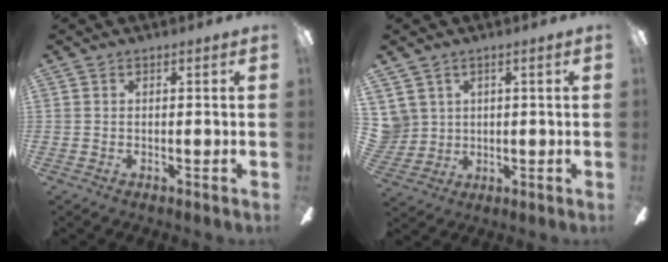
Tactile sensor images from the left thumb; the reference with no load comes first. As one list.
[{"total": 5.2, "force": [2.1, 4.7, 0.3], "torque": [-0.041, 0.000, 0.041]}]